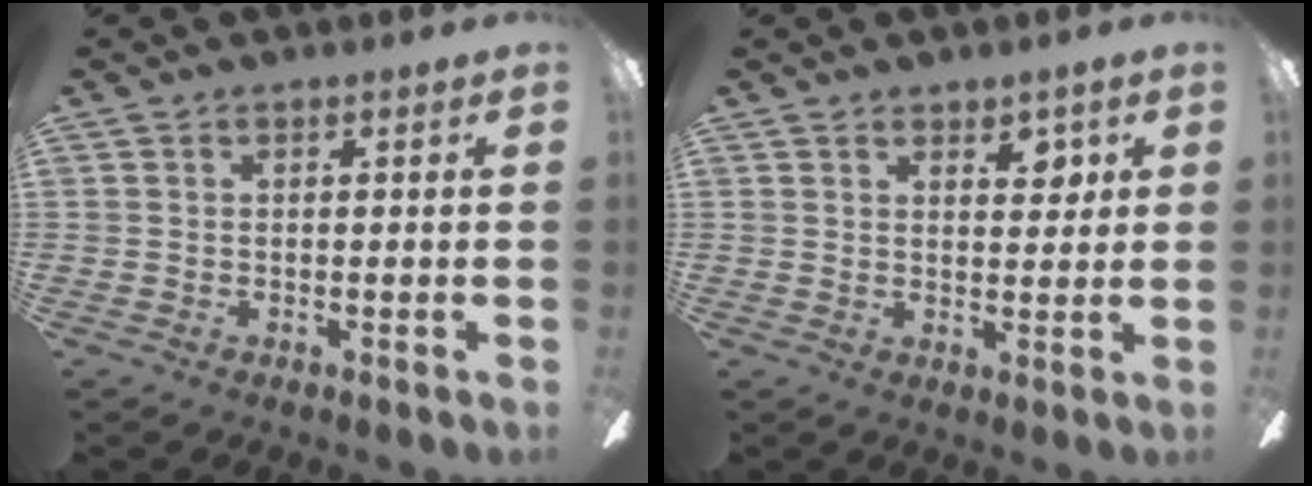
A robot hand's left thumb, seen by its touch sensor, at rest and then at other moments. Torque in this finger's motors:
{"motor_torque": [0.00, 0.00, -0.08, -0.12, 0.00]}